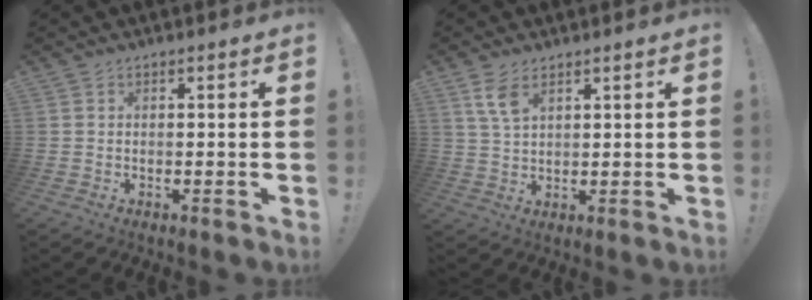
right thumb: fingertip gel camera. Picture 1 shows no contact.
{"total": 5.9, "force": [3.4, 2.9, 3.9], "torque": [-0.069, -0.014, 0.064]}